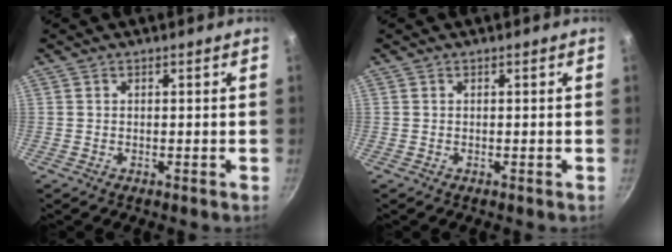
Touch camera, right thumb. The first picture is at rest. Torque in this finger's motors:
{"motor_torque": [-0.31, 0.31, -0.28, 0.10, 0.00]}